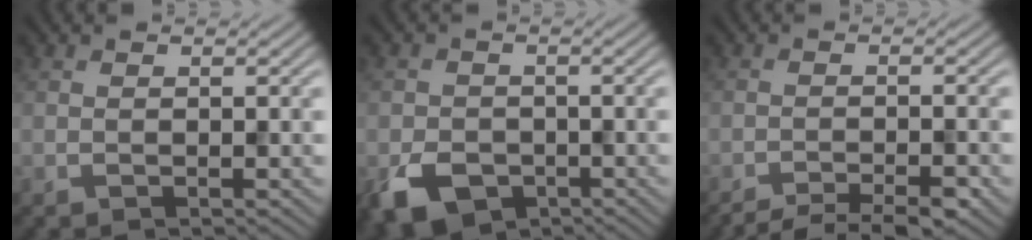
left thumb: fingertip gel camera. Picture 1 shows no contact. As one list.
[{"total": 5.8, "force": [-2.7, 4.4, 2.7], "torque": [-0.062, -0.015, -0.055]}, {"total": 6.3, "force": [-5.4, 1.1, 3.0], "torque": [-0.044, 0.000, -0.076]}]